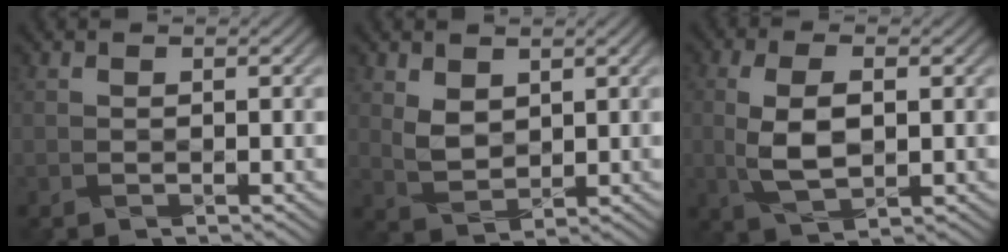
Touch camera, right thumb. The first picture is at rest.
{"total": 2.9, "force": [1.8, 1.9, 1.2], "torque": [-0.035, -0.010, 0.044]}
{"total": 5.0, "force": [0.0, 2.2, 4.4], "torque": [-0.104, -0.003, 0.002]}